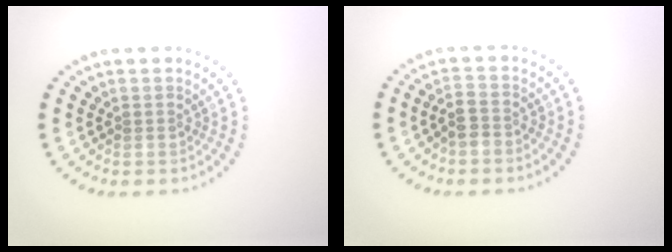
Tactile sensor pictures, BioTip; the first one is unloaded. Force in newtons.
{"total": 2.0, "press": 1.7, "slide": 1.0}